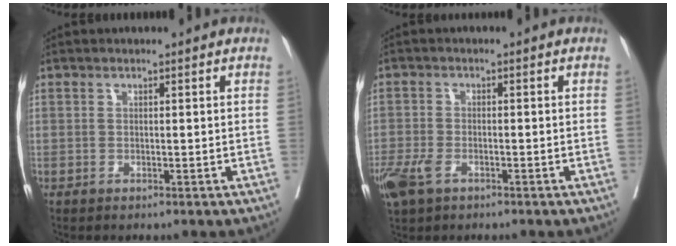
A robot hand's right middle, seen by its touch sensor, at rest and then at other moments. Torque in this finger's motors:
{"motor_torque": [1.09, -1.04, 0.30, 0.15]}